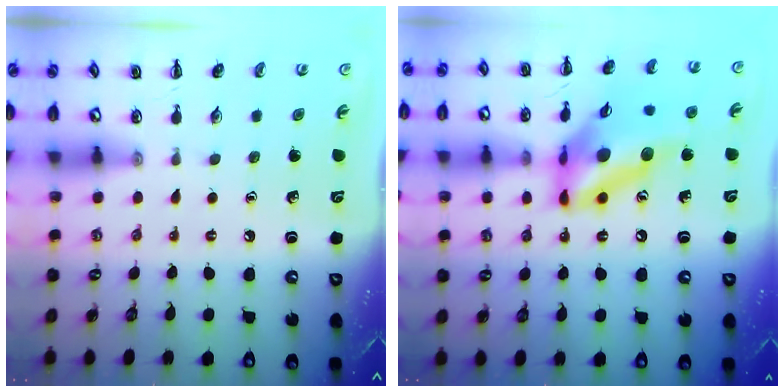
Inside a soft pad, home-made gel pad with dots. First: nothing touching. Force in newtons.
{"total": 14.8, "press": 14.0, "slide": 5.0}